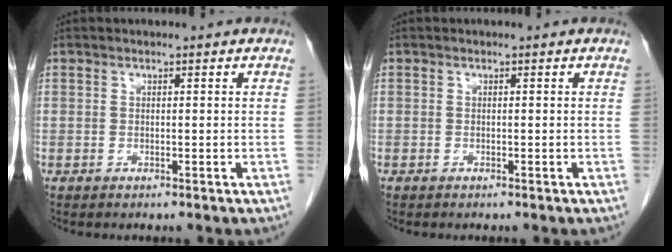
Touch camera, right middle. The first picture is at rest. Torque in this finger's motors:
{"motor_torque": [0.81, -1.33, 0.79, 0.15]}